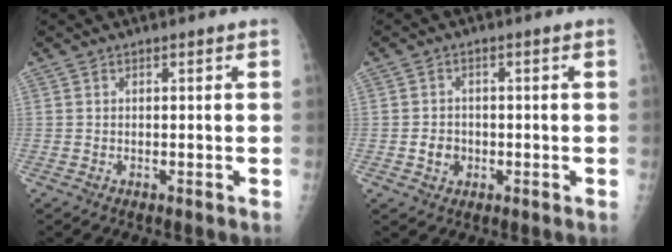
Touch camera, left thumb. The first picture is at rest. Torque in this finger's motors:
{"motor_torque": [-0.23, 0.40, 0.15, 0.09, 0.02]}